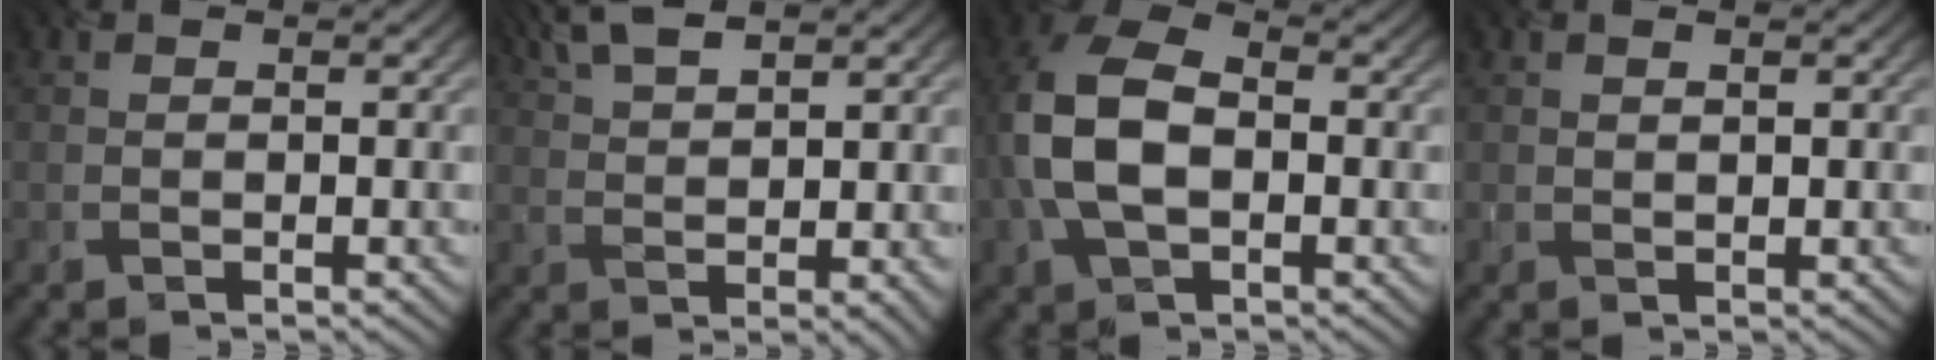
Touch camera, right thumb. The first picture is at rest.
{"total": 5.6, "force": [3.9, 1.5, 3.7], "torque": [-0.069, 0.020, 0.079]}
{"total": 8.9, "force": [-0.5, 5.9, 6.7], "torque": [-0.164, 0.011, -0.017]}
{"total": 0.6, "force": [0.5, 0.4, -0.2], "torque": [0.001, 0.002, 0.013]}